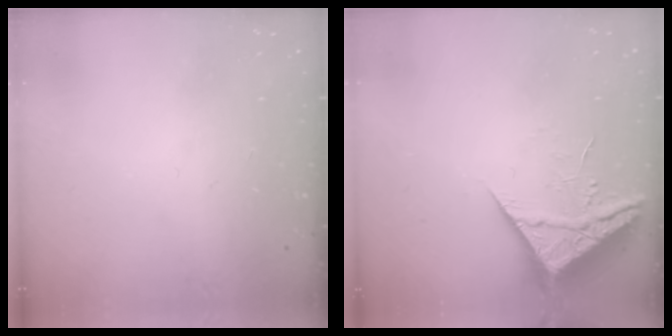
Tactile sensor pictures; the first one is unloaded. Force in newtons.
{"total": 6.7, "press": 6.7, "slide": 0.5}